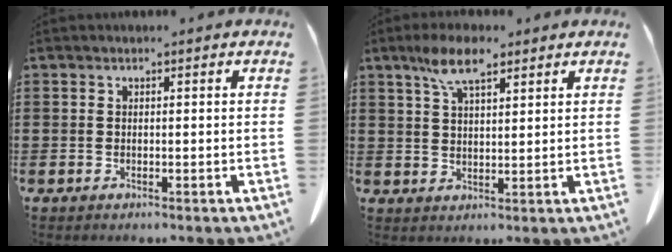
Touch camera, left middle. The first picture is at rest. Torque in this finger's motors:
{"motor_torque": [1.40, 0.74, 0.41, 0.14]}